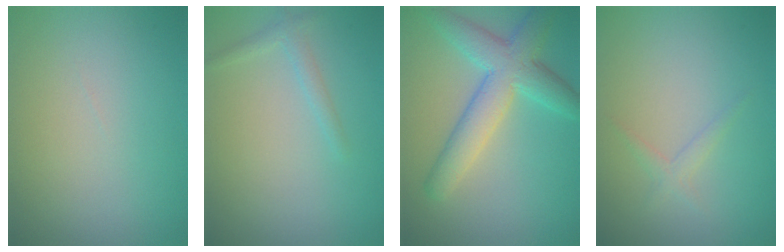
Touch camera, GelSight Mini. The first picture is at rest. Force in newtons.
{"total": 1.3, "press": 1.3, "slide": 0.1}
{"total": 6.1, "press": 6.1, "slide": 0.1}
{"total": 1.1, "press": 1.1, "slide": 0.1}